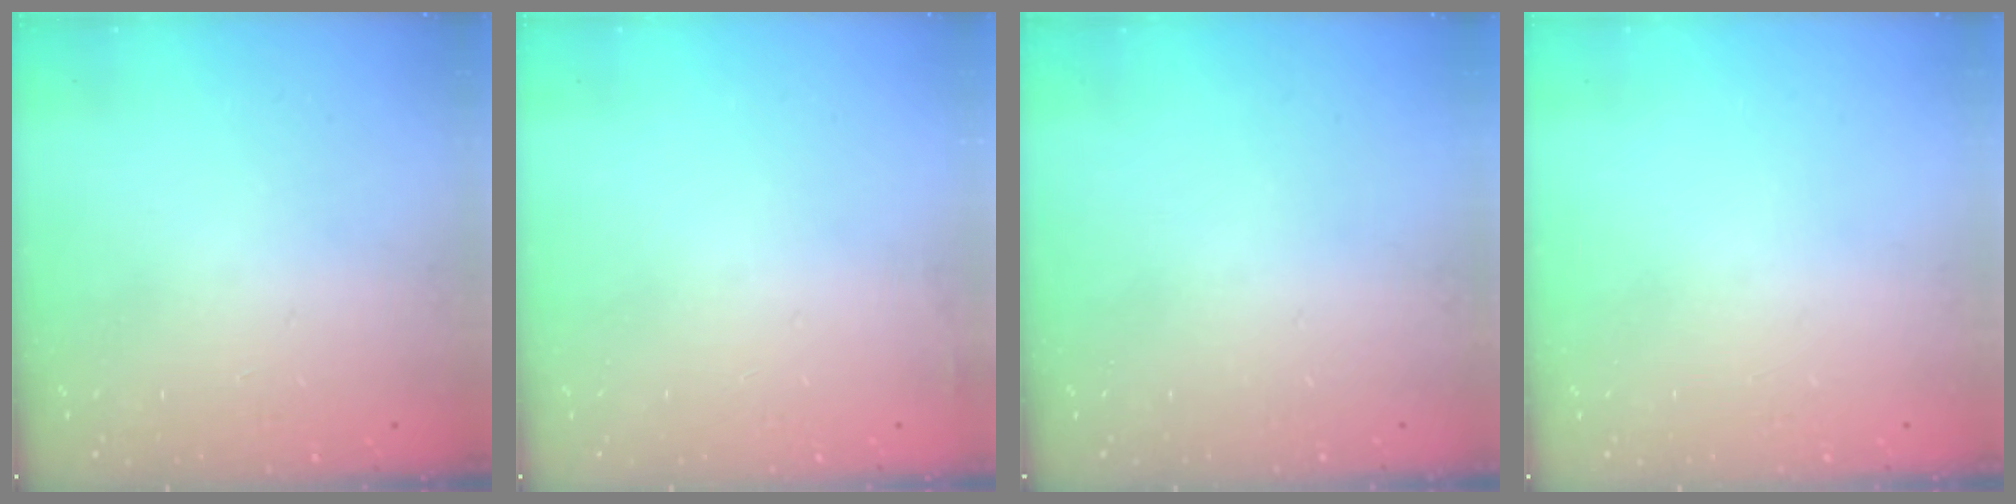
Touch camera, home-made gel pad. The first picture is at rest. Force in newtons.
{"total": 2.9, "press": 2.4, "slide": 1.6}
{"total": 0.0}
{"total": 0.0}